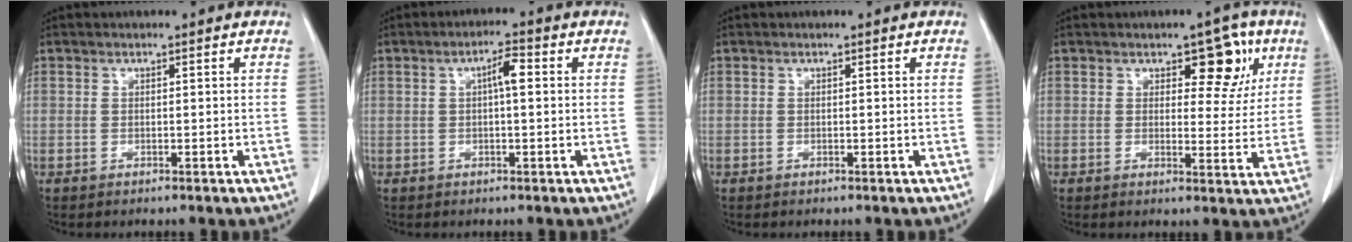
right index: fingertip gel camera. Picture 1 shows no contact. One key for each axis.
{"total": 3.4, "fx": 0.6, "fy": 0.7, "fz": 3.3, "tx": -0.059, "ty": 0.008, "tz": 0.007}
{"total": 0.0}
{"total": 6.6, "fx": 3.1, "fy": 3.5, "fz": 4.7, "tx": -0.048, "ty": 0.010, "tz": 0.041}